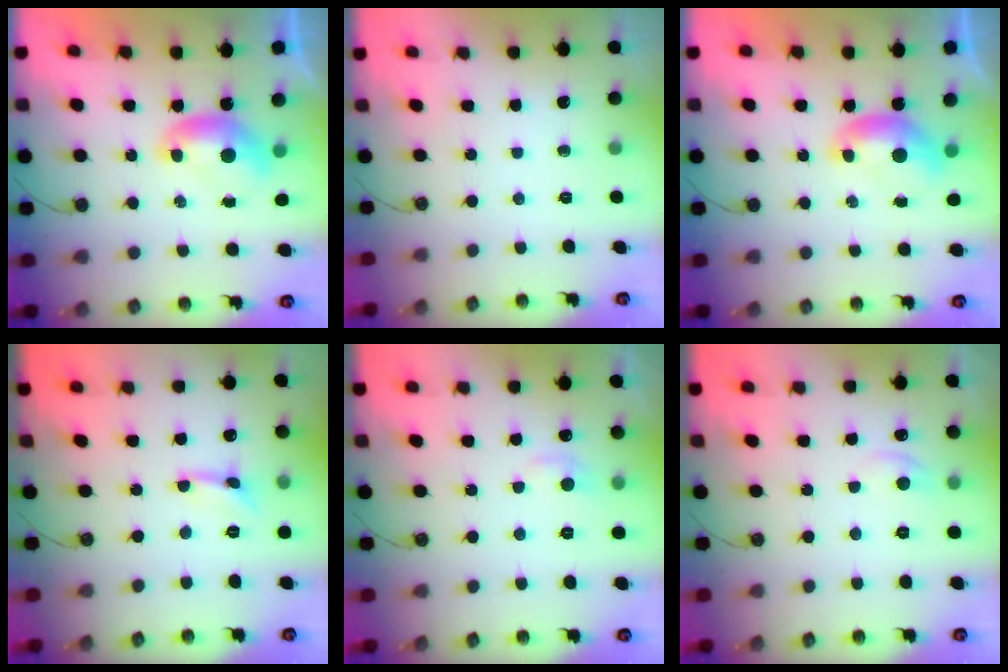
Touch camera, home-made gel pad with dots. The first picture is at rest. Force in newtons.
{"total": 0.0}
{"total": 0.0}
{"total": 0.0}
{"total": 0.8, "press": 0.4, "slide": 0.7}
{"total": 1.3, "press": 1.0, "slide": 0.7}